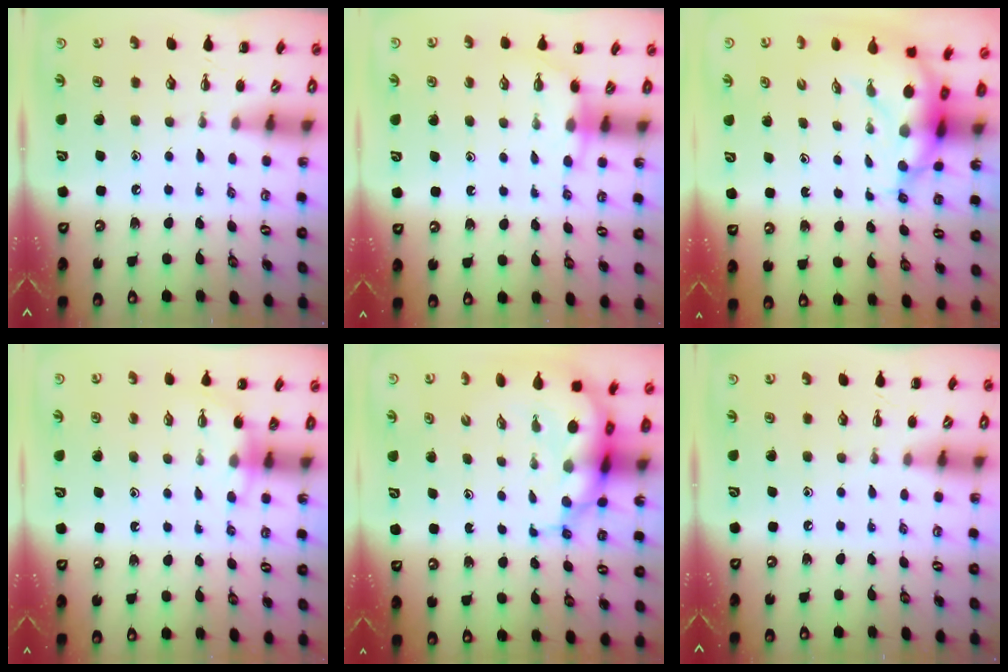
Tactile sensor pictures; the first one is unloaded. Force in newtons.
{"total": 4.2, "press": 4.1, "slide": 0.9}
{"total": 7.4, "press": 7.2, "slide": 1.9}
{"total": 4.2, "press": 4.0, "slide": 1.3}
{"total": 9.2, "press": 8.8, "slide": 2.7}
{"total": 0.0}